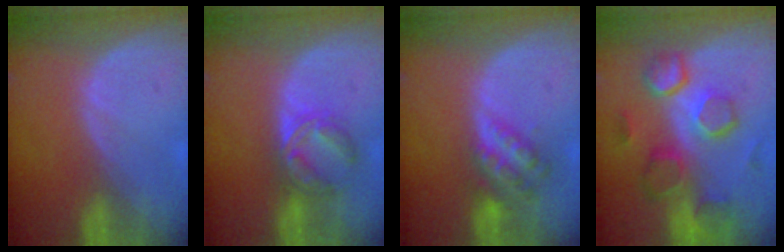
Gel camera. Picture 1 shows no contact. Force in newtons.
{"total": 5.6, "press": 5.6, "slide": 0.8}
{"total": 6.1, "press": 5.3, "slide": 3.0}
{"total": 10.4, "press": 9.3, "slide": 4.8}